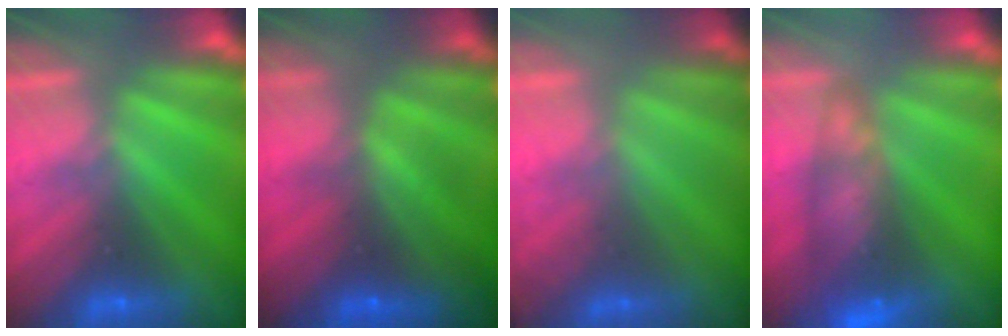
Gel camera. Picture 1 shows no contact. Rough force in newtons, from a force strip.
{"total": 10.8}
{"total": 2.0}
{"total": 9.2}